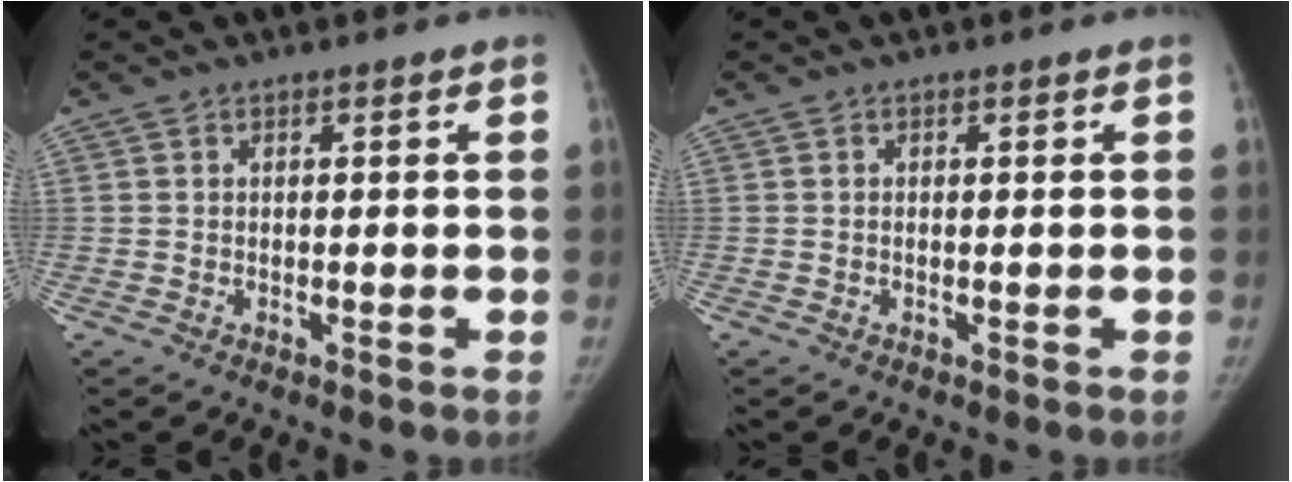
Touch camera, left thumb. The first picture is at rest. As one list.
[{"total": 0.0}]